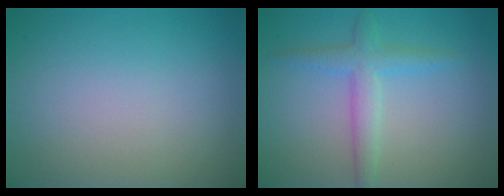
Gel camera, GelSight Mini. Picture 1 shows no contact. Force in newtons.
{"total": 2.8, "press": 2.8, "slide": 0.1}